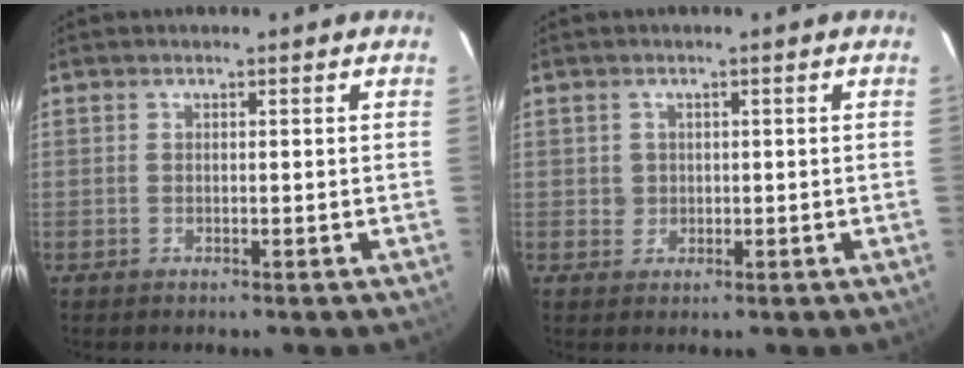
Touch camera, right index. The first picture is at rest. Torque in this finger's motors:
{"motor_torque": [0.04, 0.02, 0.15, 0.02]}